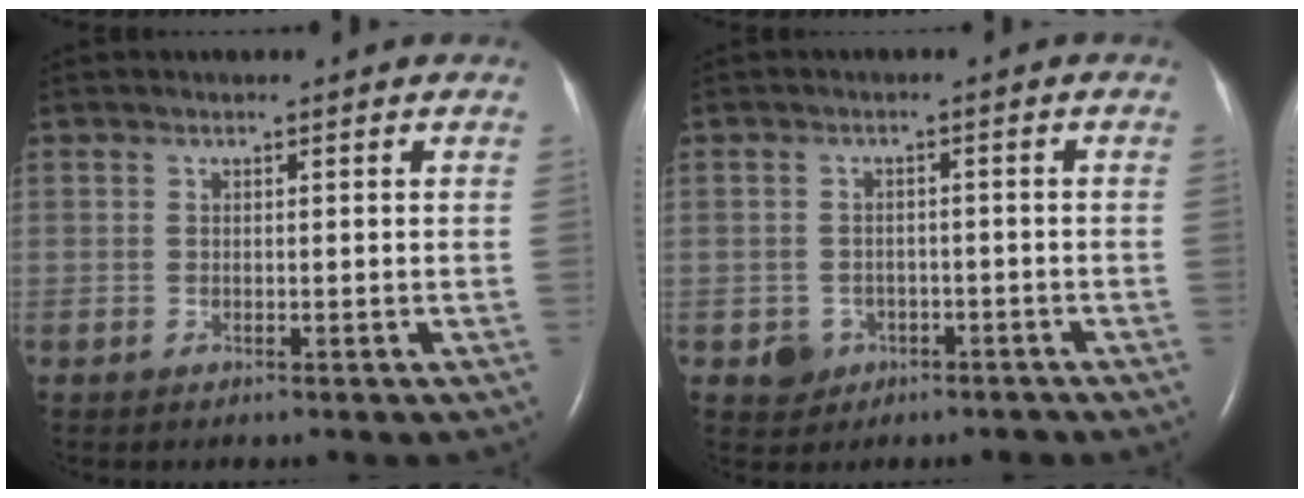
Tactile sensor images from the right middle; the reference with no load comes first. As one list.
[{"total": 3.6, "force": [-1.8, 3.1, 0.4], "torque": [-0.004, 0.012, -0.020]}]